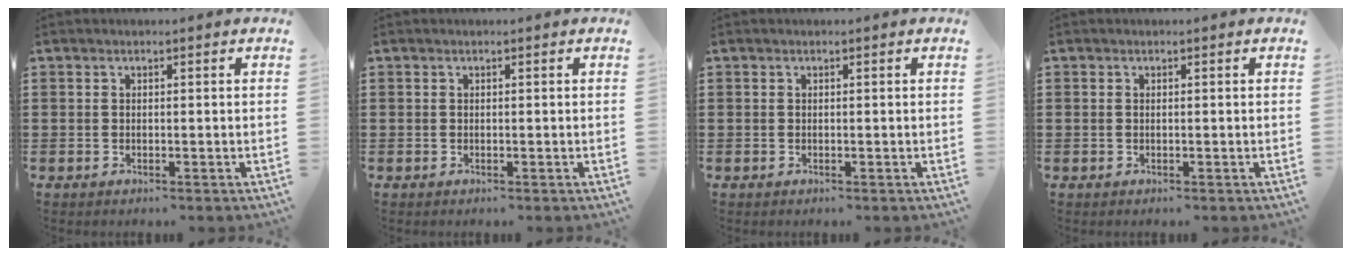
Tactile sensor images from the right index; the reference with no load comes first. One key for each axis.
{"total": 0.0}
{"total": 0.0}
{"total": 0.0}